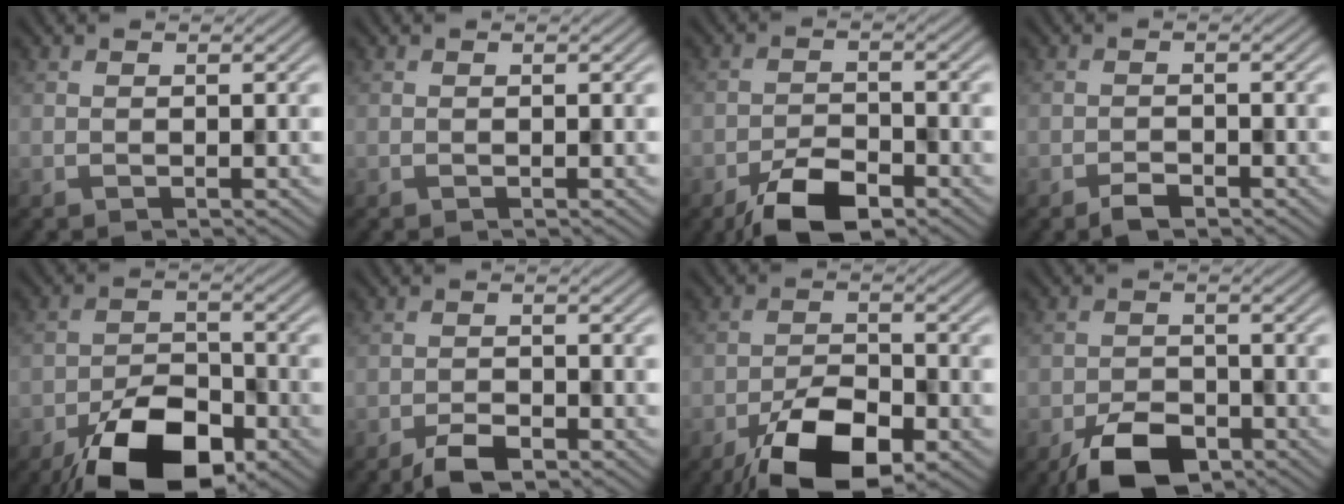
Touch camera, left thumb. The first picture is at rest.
{"total": 0.0}
{"total": 6.3, "force": [-4.2, 2.5, 4.0], "torque": [-0.070, 0.001, -0.078]}
{"total": 1.9, "force": [-1.4, 0.7, 1.0], "torque": [-0.015, -0.001, -0.028]}
{"total": 12.0, "force": [-7.4, 5.6, 7.7], "torque": [-0.137, -0.011, -0.131]}
{"total": 3.2, "force": [-2.3, 1.2, 1.9], "torque": [-0.033, 0.000, -0.047]}
{"total": 10.5, "force": [-6.2, 4.3, 7.3], "torque": [-0.126, -0.007, -0.114]}
{"total": 6.3, "force": [-4.1, 3.1, 3.5], "torque": [-0.059, -0.003, -0.079]}